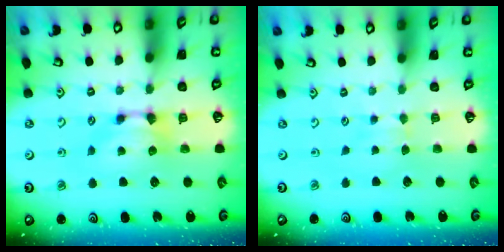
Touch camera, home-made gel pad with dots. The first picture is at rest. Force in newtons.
{"total": 2.8, "press": 2.8, "slide": 0.5}